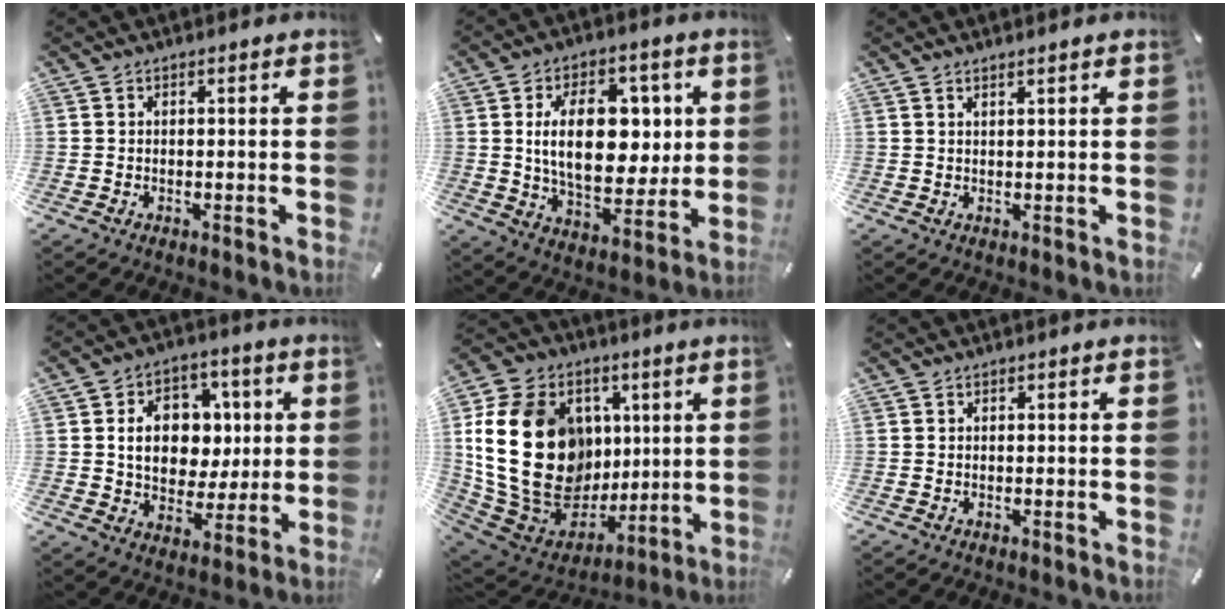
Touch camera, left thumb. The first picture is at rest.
{"total": 17.8, "force": [3.3, 11.1, 13.5], "torque": [-0.232, 0.000, 0.054]}
{"total": 1.2, "force": [1.0, -0.1, 0.6], "torque": [-0.011, -0.003, 0.019]}
{"total": 12.5, "force": [1.8, 10.5, 6.6], "torque": [-0.102, 0.010, 0.040]}
{"total": 28.2, "force": [3.7, 21.5, 18.0], "torque": [-0.352, -0.020, 0.097]}
{"total": 0.0}